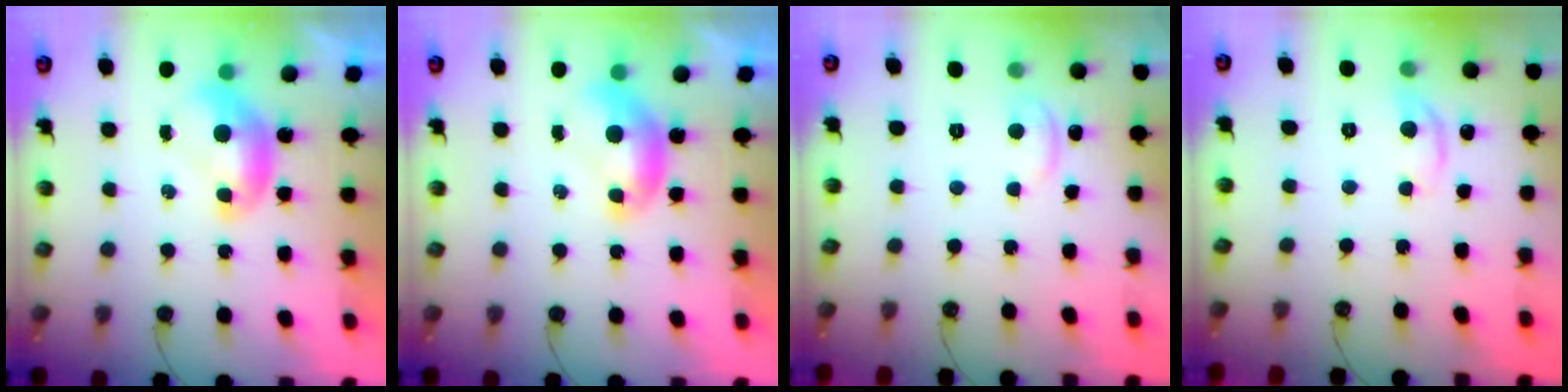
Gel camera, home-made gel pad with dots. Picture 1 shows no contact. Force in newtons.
{"total": 0.0}
{"total": 2.1, "press": 2.1, "slide": 0.2}
{"total": 2.8, "press": 2.7, "slide": 0.5}